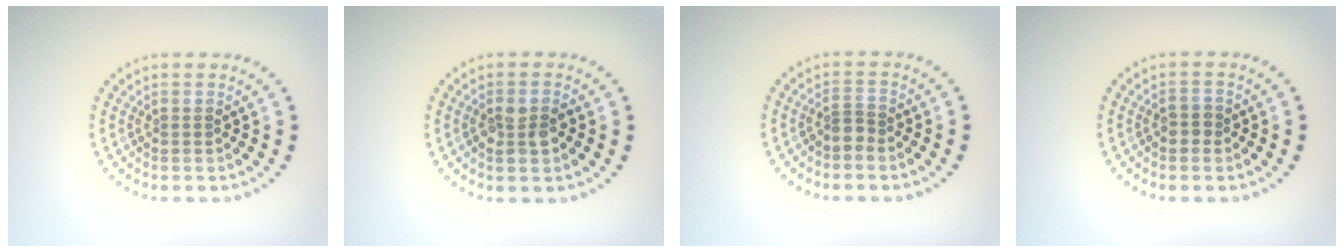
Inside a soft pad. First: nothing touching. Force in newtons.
{"total": 2.4, "press": 2.4, "slide": 0.5}
{"total": 1.1, "press": 0.7, "slide": 0.9}
{"total": 1.4, "press": 1.4, "slide": 0.3}